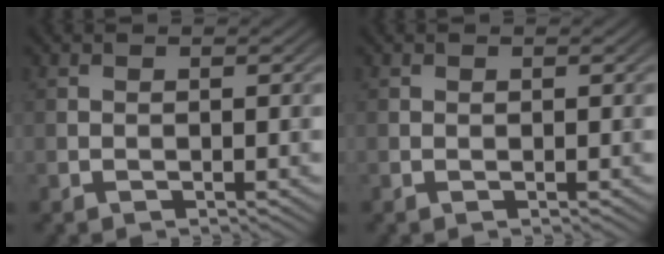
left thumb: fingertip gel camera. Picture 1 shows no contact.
{"total": 0.0}